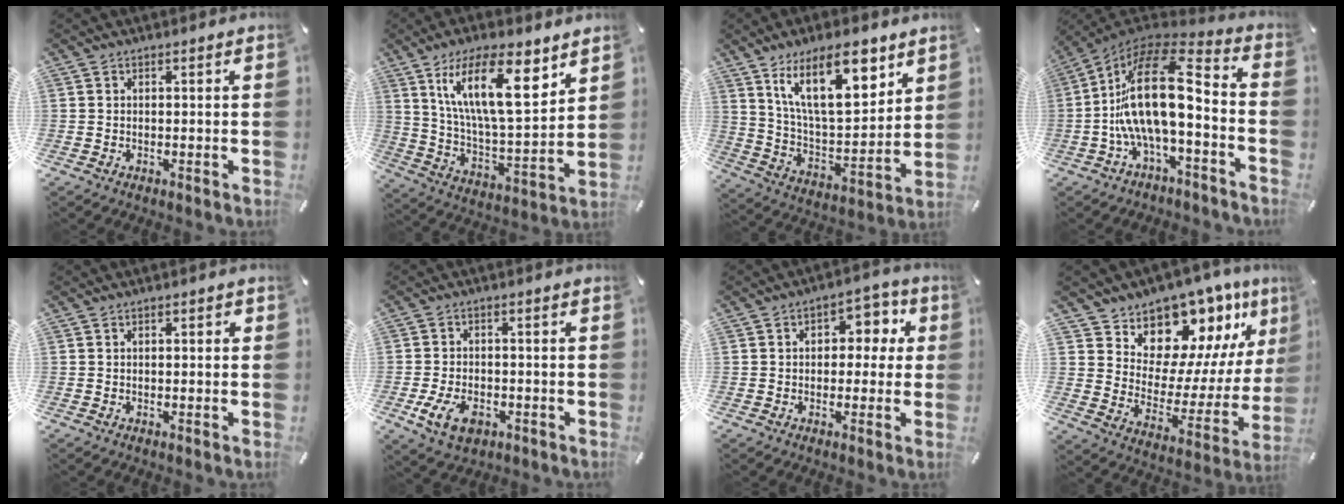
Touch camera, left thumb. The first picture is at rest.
{"total": 20.1, "force": [10.7, 7.2, 15.4], "torque": [-0.287, -0.040, 0.175]}
{"total": 18.9, "force": [11.1, 8.0, 13.0], "torque": [-0.227, -0.044, 0.187]}
{"total": 20.0, "force": [-0.5, 8.5, 18.1], "torque": [-0.360, -0.009, -0.009]}
{"total": 1.0, "force": [0.1, 0.5, 0.8], "torque": [-0.016, 0.004, 0.000]}
{"total": 7.6, "force": [-2.7, 5.1, 5.0], "torque": [-0.109, 0.001, -0.053]}
{"total": 6.4, "force": [0.5, 4.8, 4.2], "torque": [-0.042, 0.000, -0.005]}
{"total": 13.6, "force": [11.6, 6.9, 1.8], "torque": [-0.027, -0.137, 0.201]}